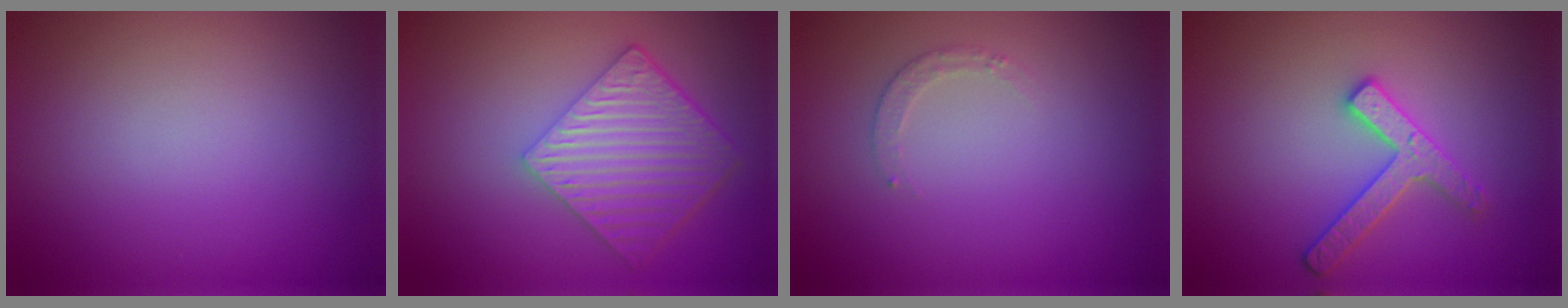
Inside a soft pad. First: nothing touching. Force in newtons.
{"total": 6.7, "press": 4.8, "slide": 4.7}
{"total": 1.3, "press": 1.2, "slide": 0.2}
{"total": 2.9, "press": 2.8, "slide": 0.6}